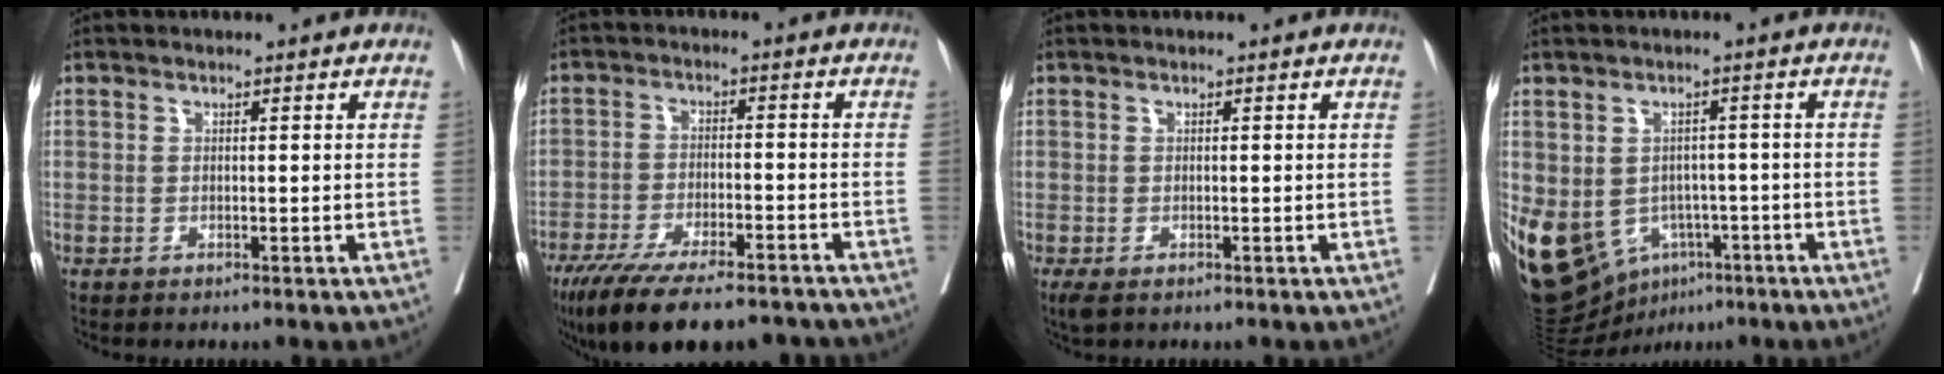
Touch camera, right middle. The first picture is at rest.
{"total": 18.3, "force": [-15.0, 4.1, 9.7], "torque": [-0.164, -0.025, -0.225]}
{"total": 2.3, "force": [-1.5, 1.1, 1.4], "torque": [-0.025, -0.008, -0.022]}
{"total": 14.6, "force": [-6.5, 10.7, 7.6], "torque": [-0.167, 0.008, -0.088]}